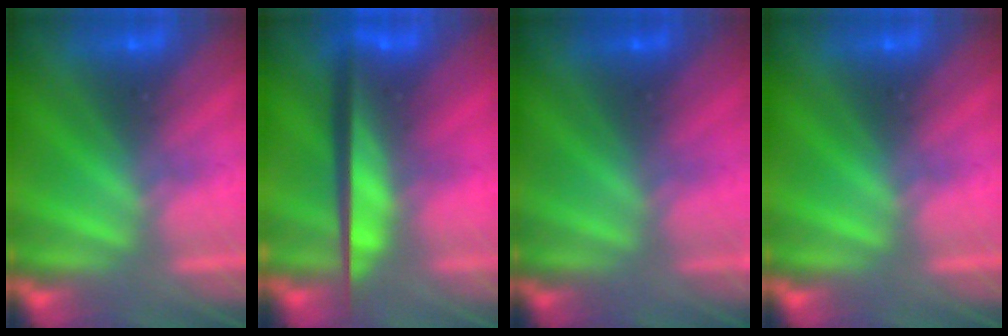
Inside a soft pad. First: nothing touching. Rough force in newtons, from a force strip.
{"total": 9.7}
{"total": 2.4}
{"total": 0.0}